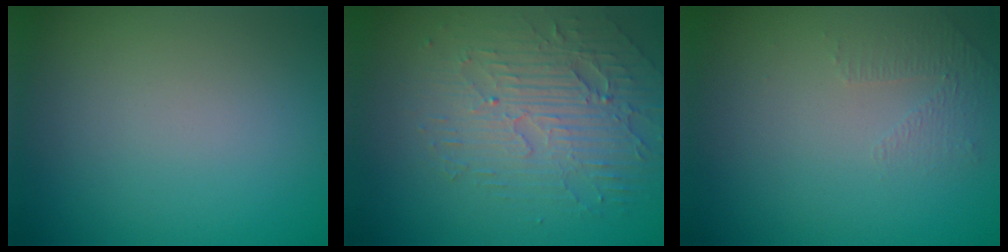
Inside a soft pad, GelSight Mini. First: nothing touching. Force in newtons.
{"total": 4.4, "press": 3.9, "slide": 2.2}
{"total": 1.1, "press": 0.6, "slide": 1.0}